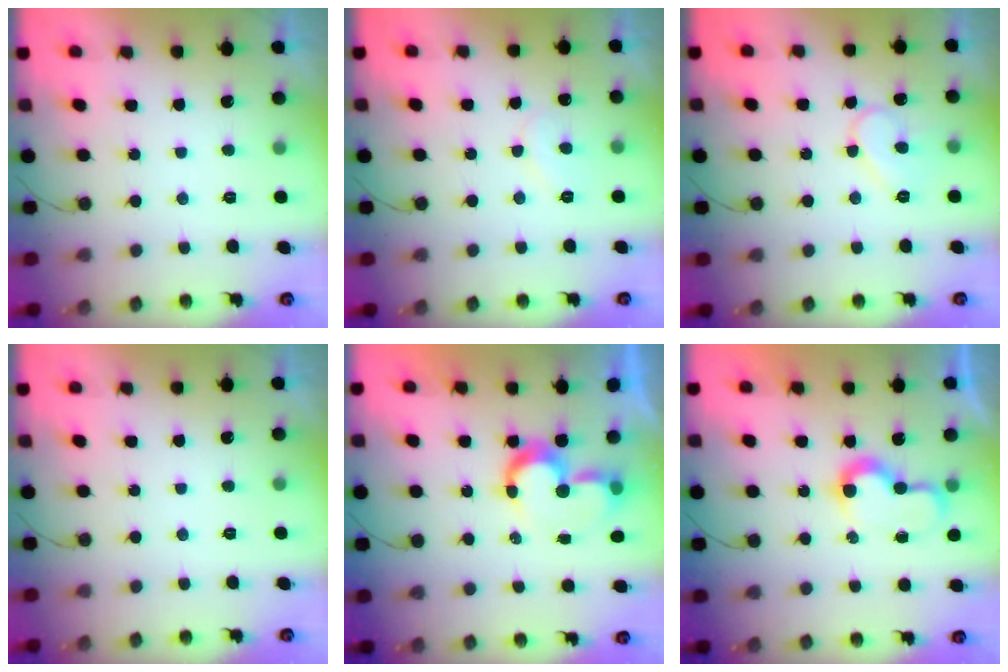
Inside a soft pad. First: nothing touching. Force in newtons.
{"total": 7.3, "press": 7.3, "slide": 0.5}
{"total": 7.4, "press": 7.3, "slide": 0.7}
{"total": 0.0}
{"total": 8.3, "press": 8.3, "slide": 0.2}
{"total": 7.6, "press": 7.6, "slide": 0.3}